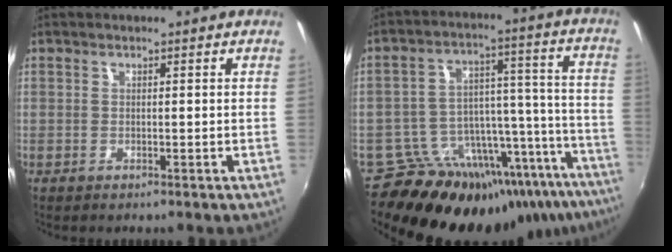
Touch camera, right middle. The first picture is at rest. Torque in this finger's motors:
{"motor_torque": [1.00, -1.14, 0.07, 0.04]}